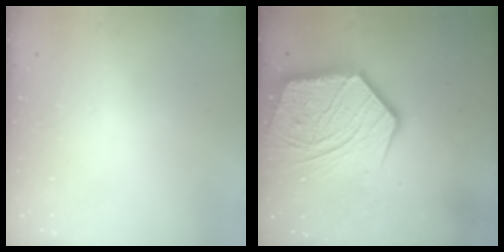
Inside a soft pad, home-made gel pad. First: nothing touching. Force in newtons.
{"total": 21.3, "press": 21.2, "slide": 2.2}